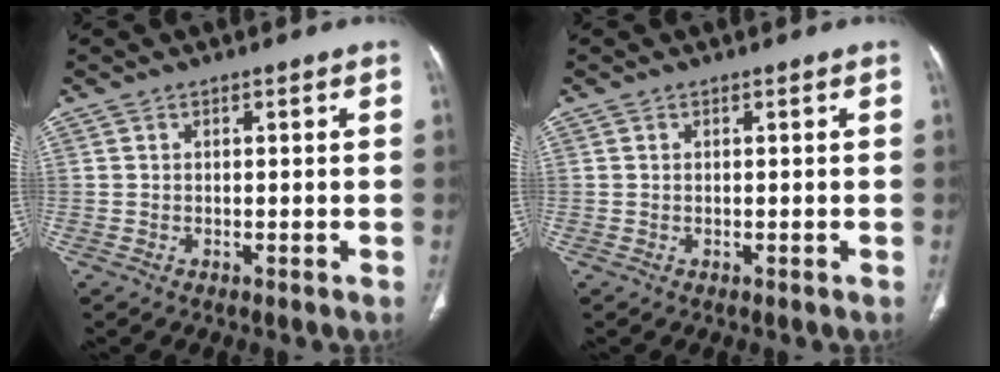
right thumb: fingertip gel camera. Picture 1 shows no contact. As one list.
[{"total": 0.0}]